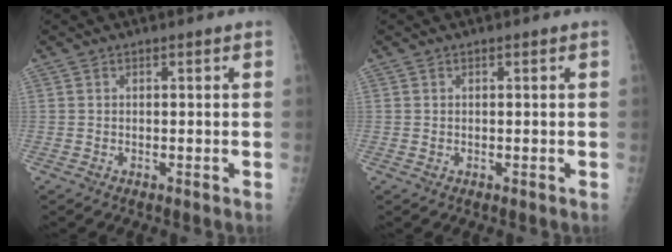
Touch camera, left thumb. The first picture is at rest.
{"total": 0.6, "force": [0.2, 0.4, 0.4], "torque": [-0.002, 0.000, 0.003]}